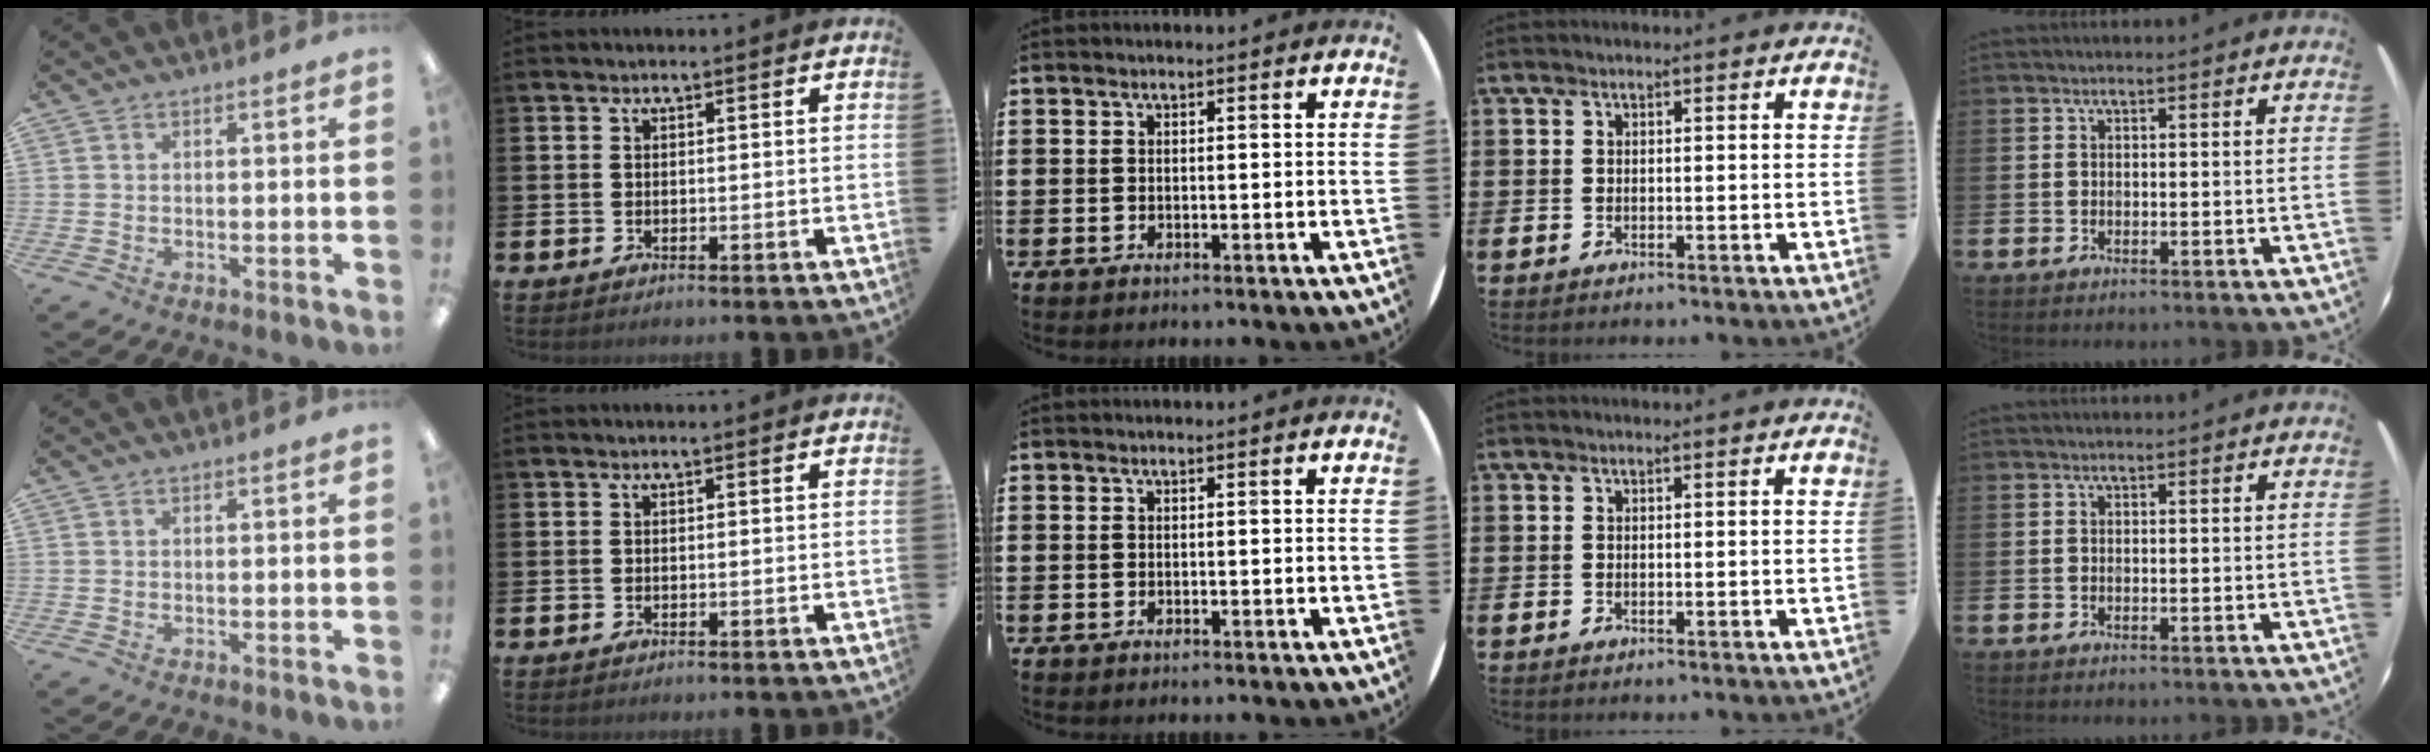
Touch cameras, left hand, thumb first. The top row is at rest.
{}